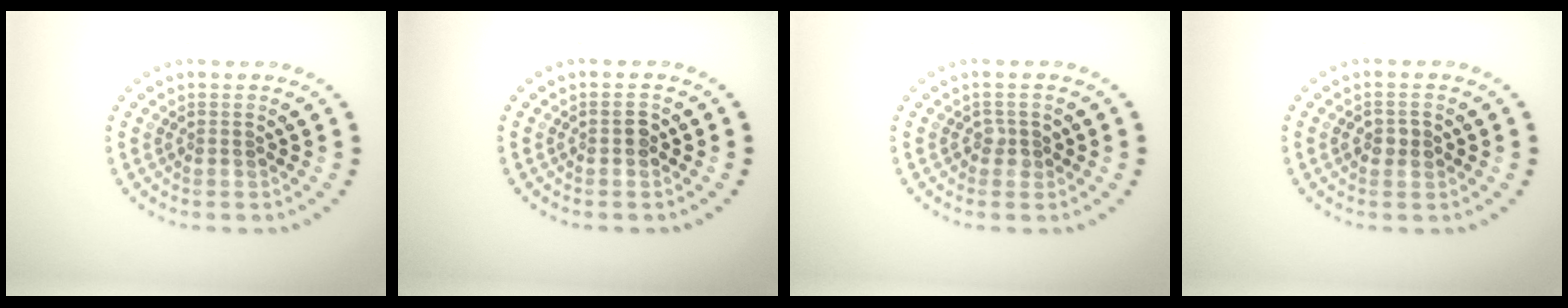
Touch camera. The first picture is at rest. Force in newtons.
{"total": 1.2, "press": 1.2, "slide": 0.2}
{"total": 1.0, "press": 1.0, "slide": 0.3}
{"total": 1.6, "press": 1.6, "slide": 0.2}